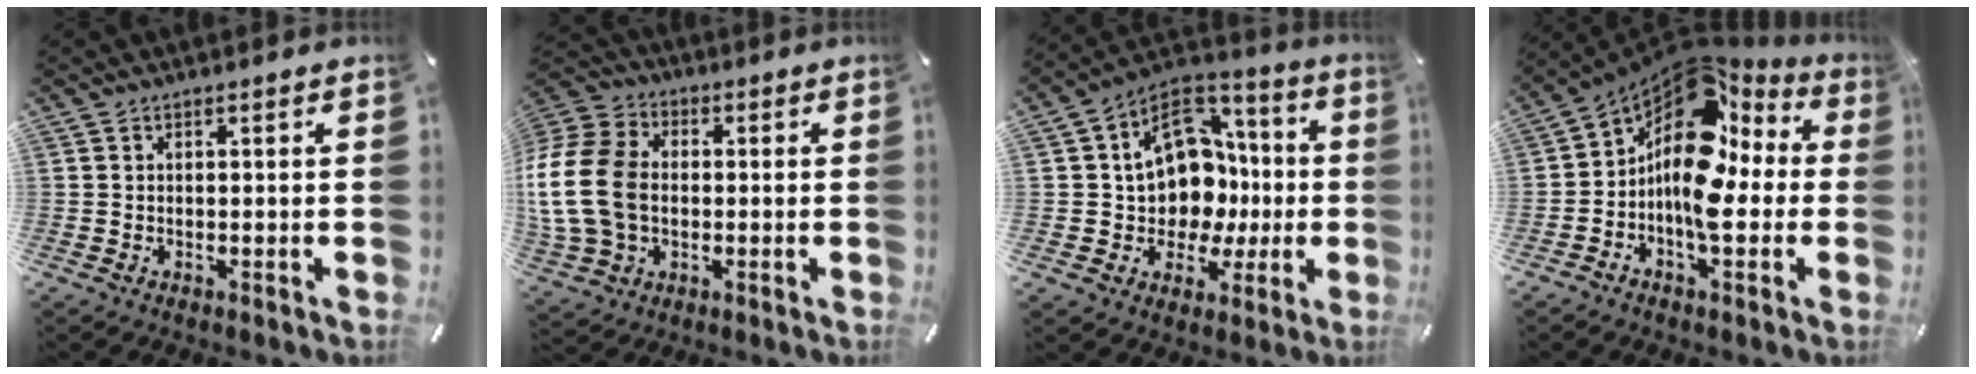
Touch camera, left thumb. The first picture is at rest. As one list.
[{"total": 18.4, "force": [-1.2, 14.3, 11.4], "torque": [-0.255, 0.025, -0.024]}, {"total": 14.8, "force": [1.9, 12.9, 7.1], "torque": [-0.113, -0.030, 0.044]}, {"total": 13.6, "force": [1.6, 8.0, 10.8], "torque": [-0.201, -0.039, 0.020]}]